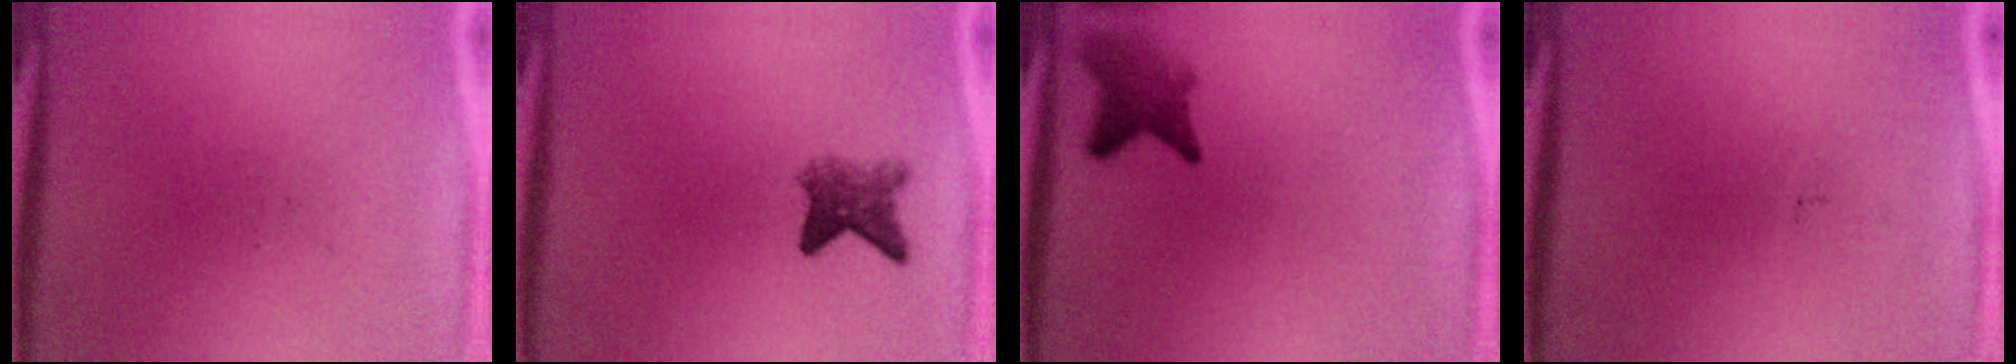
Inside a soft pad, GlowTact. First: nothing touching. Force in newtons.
{"total": 3.6}
{"total": 3.4}
{"total": 0.0}